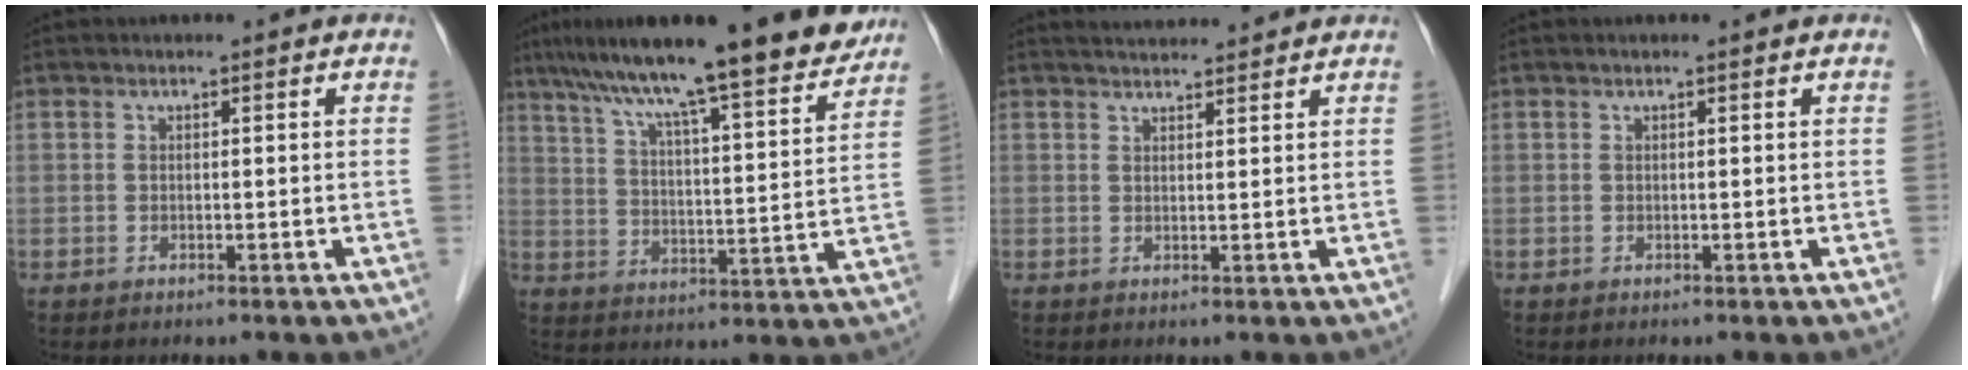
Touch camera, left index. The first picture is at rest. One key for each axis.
{"total": 20.0, "fx": 16.2, "fy": 1.7, "fz": 11.5, "tx": -0.183, "ty": 0.014, "tz": 0.238}
{"total": 5.0, "fx": 4.8, "fy": 0.5, "fz": 1.1, "tx": -0.020, "ty": 0.026, "tz": 0.069}
{"total": 0.6, "fx": 0.5, "fy": 0.0, "fz": 0.3, "tx": -0.009, "ty": 0.006, "tz": 0.008}